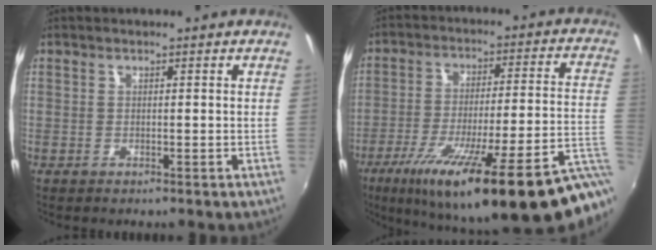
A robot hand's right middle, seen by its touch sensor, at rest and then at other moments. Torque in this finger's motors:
{"motor_torque": [1.44, -0.69, 0.60, 0.21]}